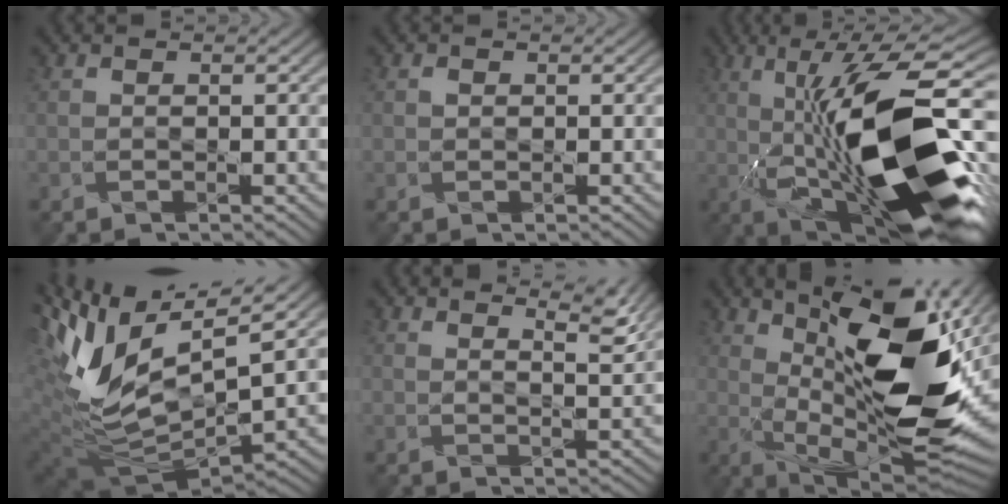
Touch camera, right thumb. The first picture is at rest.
{"total": 0.5, "force": [0.1, 0.5, 0.0], "torque": [0.001, -0.004, 0.005]}
{"total": 18.5, "force": [-2.2, 7.3, 16.8], "torque": [-0.271, 0.018, -0.043]}
{"total": 14.5, "force": [3.4, 6.3, 12.7], "torque": [-0.270, -0.010, 0.072]}
{"total": 5.8, "force": [4.8, 1.1, 3.0], "torque": [-0.040, -0.007, 0.073]}
{"total": 17.4, "force": [4.7, 7.0, 15.2], "torque": [-0.249, 0.012, 0.089]}